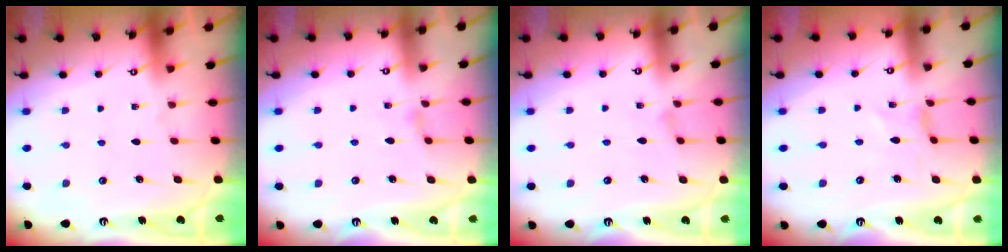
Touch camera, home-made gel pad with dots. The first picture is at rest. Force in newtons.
{"total": 1.6, "press": 1.6, "slide": 0.3}
{"total": 1.9, "press": 1.9, "slide": 0.3}
{"total": 0.0}